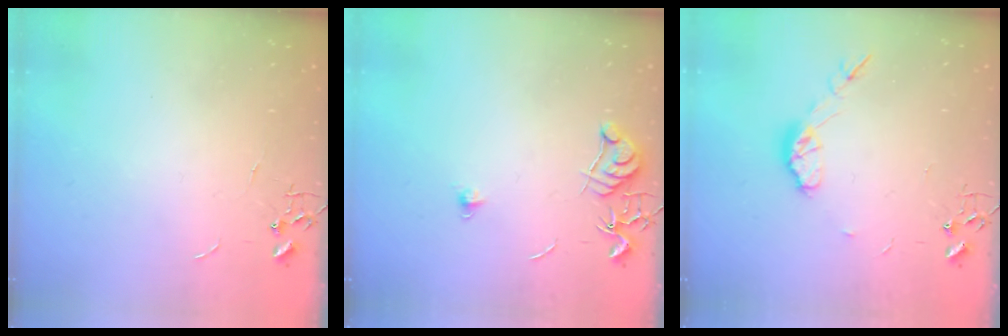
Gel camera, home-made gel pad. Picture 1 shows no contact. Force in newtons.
{"total": 7.3, "press": 7.3, "slide": 0.7}
{"total": 8.3, "press": 8.3, "slide": 0.5}